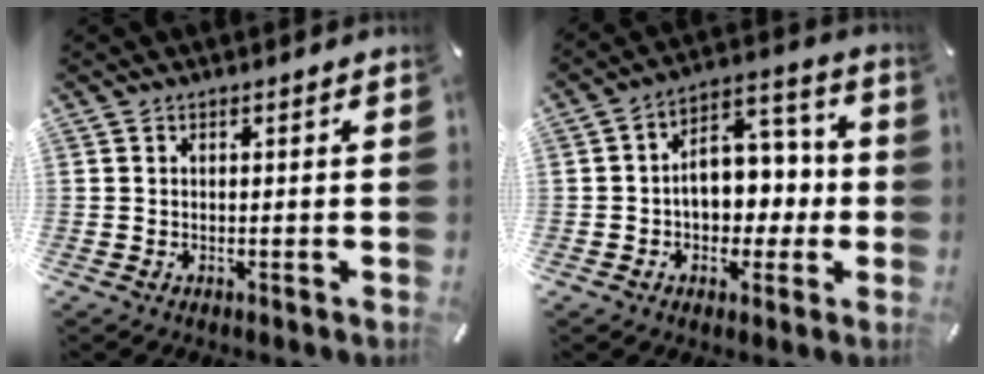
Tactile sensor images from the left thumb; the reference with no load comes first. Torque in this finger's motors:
{"motor_torque": [1.58, 2.05, 0.35, 0.11, 0.09]}